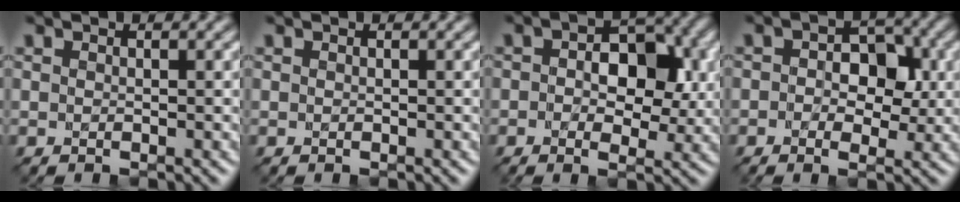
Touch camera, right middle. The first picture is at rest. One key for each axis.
{"total": 0.0}
{"total": 6.9, "fx": 0.7, "fy": 4.1, "fz": 5.5, "tx": -0.070, "ty": 0.007, "tz": 0.003}
{"total": 5.4, "fx": 0.4, "fy": 3.4, "fz": 4.2, "tx": -0.050, "ty": 0.004, "tz": -0.001}